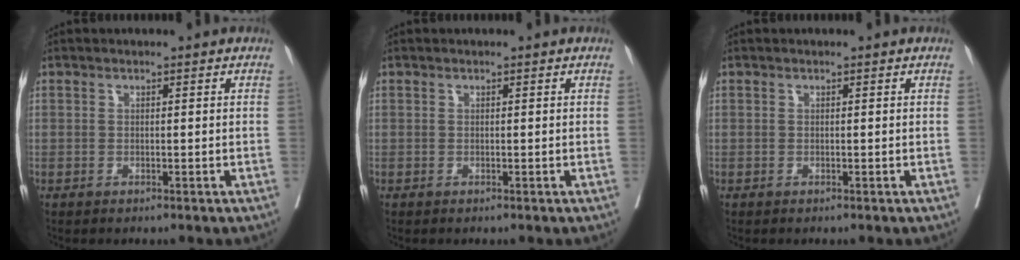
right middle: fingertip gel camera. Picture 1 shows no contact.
{"total": 0.0}
{"total": 0.0}